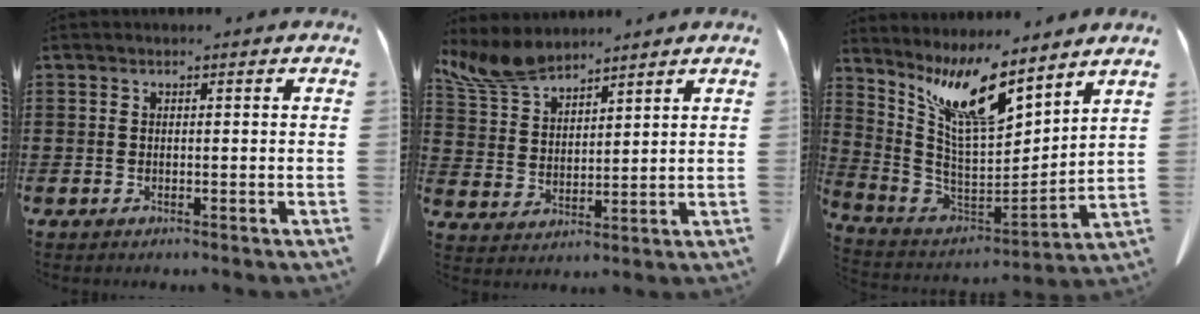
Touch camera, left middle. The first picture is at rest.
{"total": 7.3, "force": [6.2, 2.5, 2.9], "torque": [-0.083, -0.020, 0.116]}
{"total": 11.7, "force": [8.2, 2.7, 7.9], "torque": [-0.179, -0.036, 0.145]}